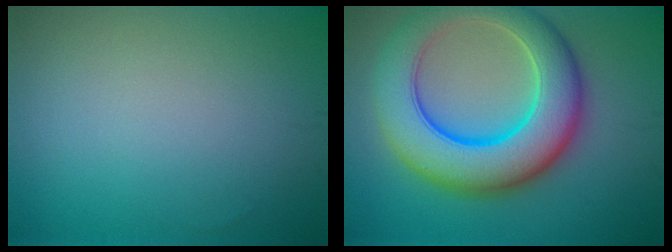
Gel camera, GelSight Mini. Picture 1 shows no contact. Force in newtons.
{"total": 10.8, "press": 10.8, "slide": 0.4}